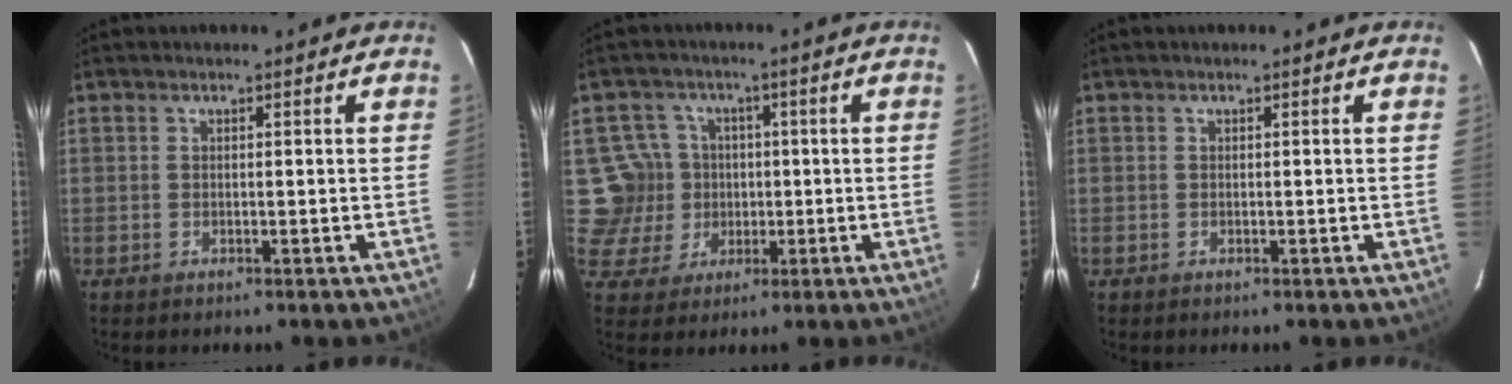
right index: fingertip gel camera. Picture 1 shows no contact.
{"total": 7.8, "force": [-0.1, 7.8, -0.2], "torque": [-0.010, 0.019, -0.003]}
{"total": 0.0}